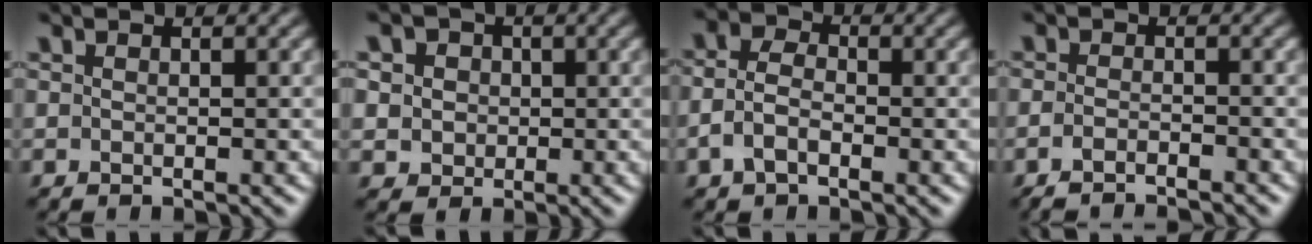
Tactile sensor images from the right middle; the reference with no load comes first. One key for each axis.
{"total": 4.9, "fx": 1.6, "fy": 4.1, "fz": 2.2, "tx": -0.035, "ty": 0.022, "tz": 0.010}
{"total": 3.1, "fx": -1.0, "fy": 1.9, "fz": 2.2, "tx": -0.049, "ty": 0.006, "tz": -0.029}
{"total": 2.4, "fx": -1.9, "fy": 0.5, "fz": 1.3, "tx": -0.018, "ty": -0.004, "tz": -0.038}